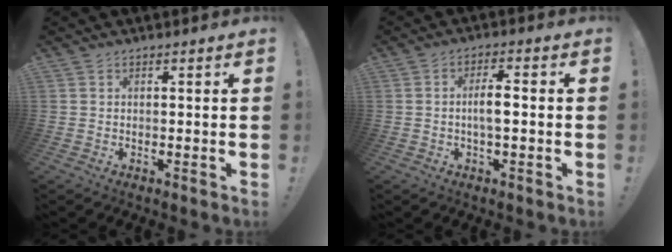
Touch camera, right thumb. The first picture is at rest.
{"total": 5.3, "force": [-0.6, 1.6, 5.0], "torque": [-0.087, 0.008, -0.013]}